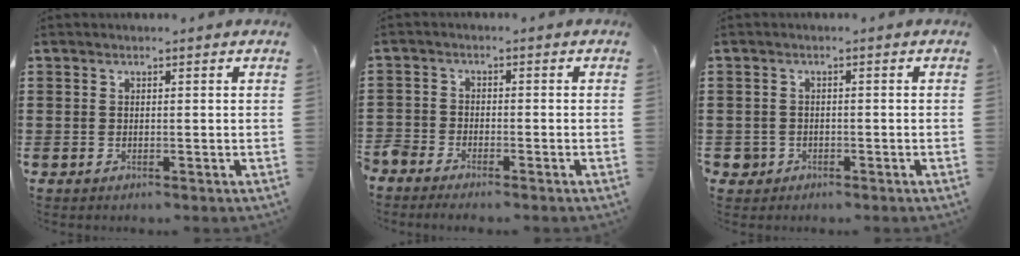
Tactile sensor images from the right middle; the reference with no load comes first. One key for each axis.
{"total": 2.5, "fx": -2.4, "fy": 0.6, "fz": 0.2, "tx": -0.016, "ty": 0.001, "tz": -0.055}
{"total": 1.5, "fx": -0.9, "fy": 1.2, "fz": 0.2, "tx": -0.016, "ty": -0.002, "tz": -0.025}